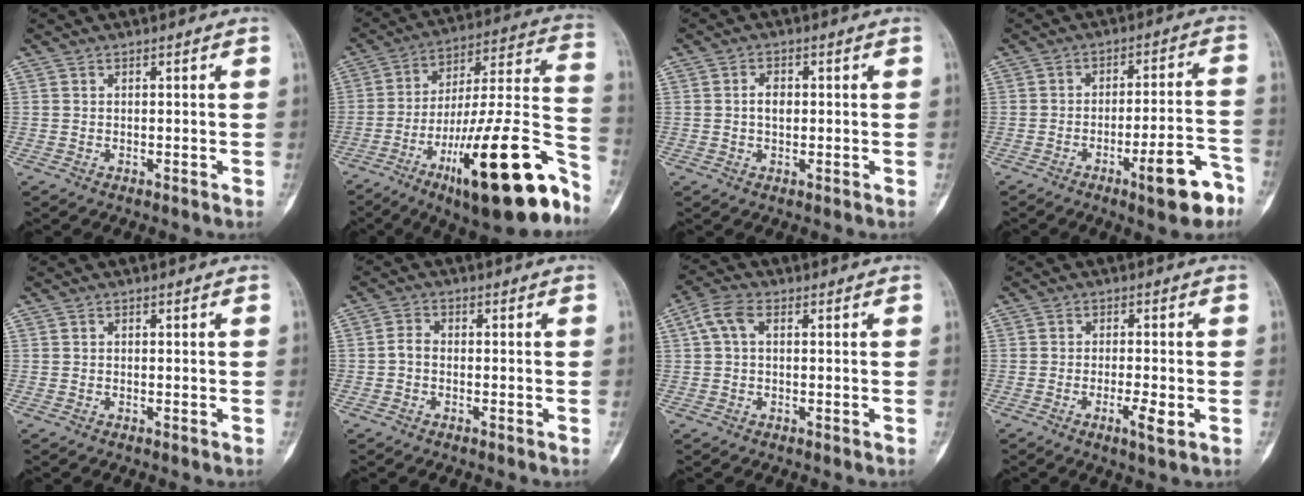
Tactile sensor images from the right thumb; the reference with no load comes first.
{"total": 28.7, "force": [-14.4, 7.0, 23.8], "torque": [-0.311, 0.076, -0.220]}
{"total": 2.8, "force": [0.1, 1.8, 2.1], "torque": [-0.034, 0.004, 0.000]}
{"total": 11.1, "force": [-6.2, 2.5, 8.9], "torque": [-0.116, 0.041, -0.085]}
{"total": 0.0}
{"total": 2.1, "force": [-0.7, 1.3, 1.4], "torque": [-0.025, 0.009, -0.022]}
{"total": 4.2, "force": [1.0, 2.2, 3.4], "torque": [-0.076, 0.015, 0.016]}
{"total": 3.9, "force": [-1.5, 0.6, 3.6], "torque": [-0.067, -0.004, -0.027]}